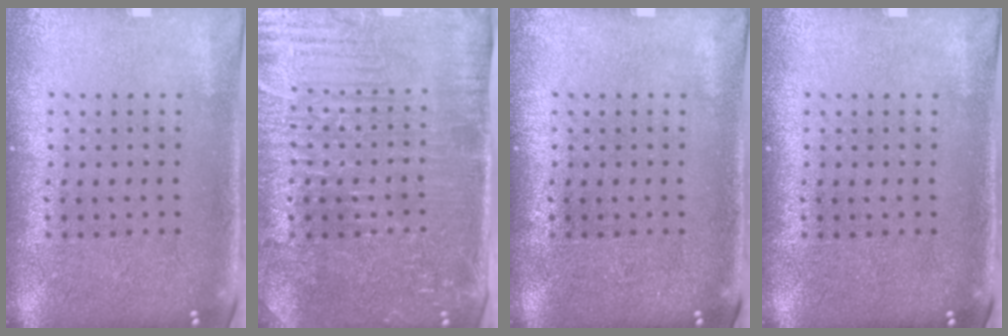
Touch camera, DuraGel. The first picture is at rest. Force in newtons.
{"total": 4.8, "press": 4.4, "slide": 1.7}
{"total": 0.0}
{"total": 0.0}